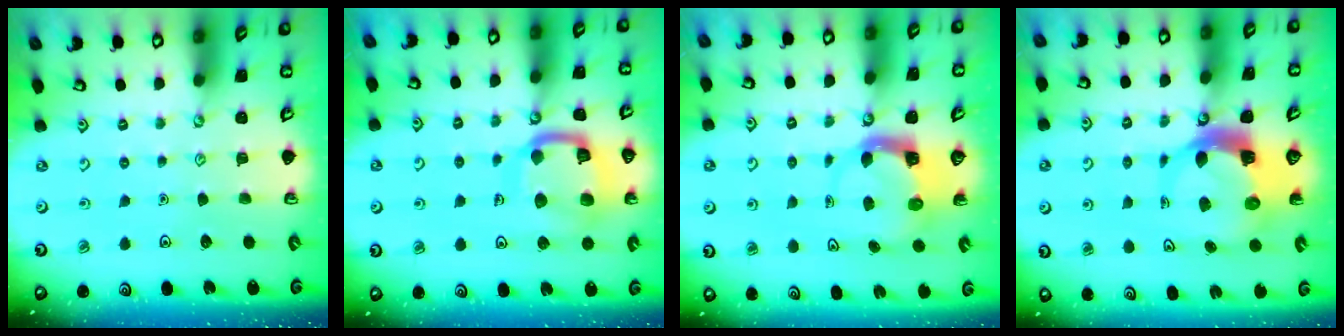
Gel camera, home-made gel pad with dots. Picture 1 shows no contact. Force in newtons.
{"total": 14.6, "press": 14.5, "slide": 1.6}
{"total": 3.9, "press": 3.9, "slide": 0.6}
{"total": 7.1, "press": 7.0, "slide": 1.1}